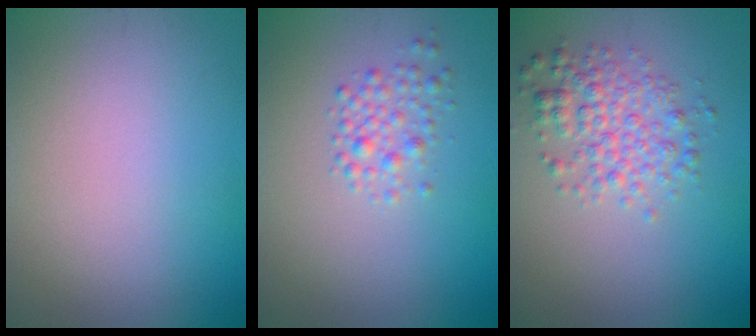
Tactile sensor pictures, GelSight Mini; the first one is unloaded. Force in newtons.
{"total": 2.0, "press": 2.0, "slide": 0.0}
{"total": 3.5, "press": 3.5, "slide": 0.1}